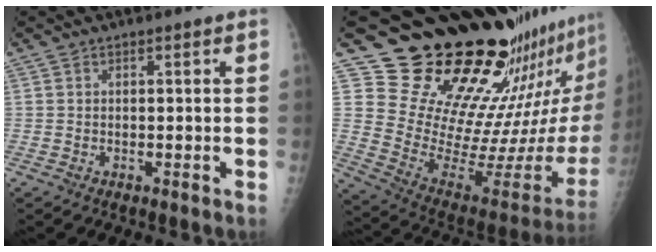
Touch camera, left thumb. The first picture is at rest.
{"total": 25.6, "force": [21.2, 6.1, 12.9], "torque": [-0.157, -0.207, 0.310]}